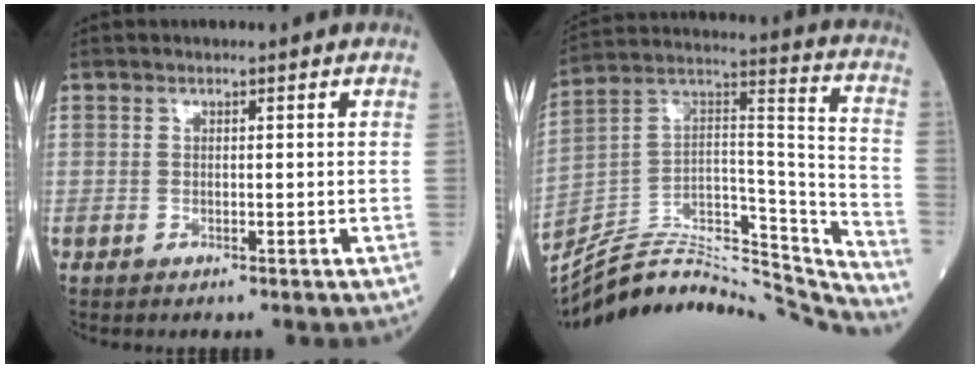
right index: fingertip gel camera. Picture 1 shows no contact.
{"total": 30.8, "force": [-29.4, 4.0, 8.5], "torque": [-0.121, 0.017, -0.440]}